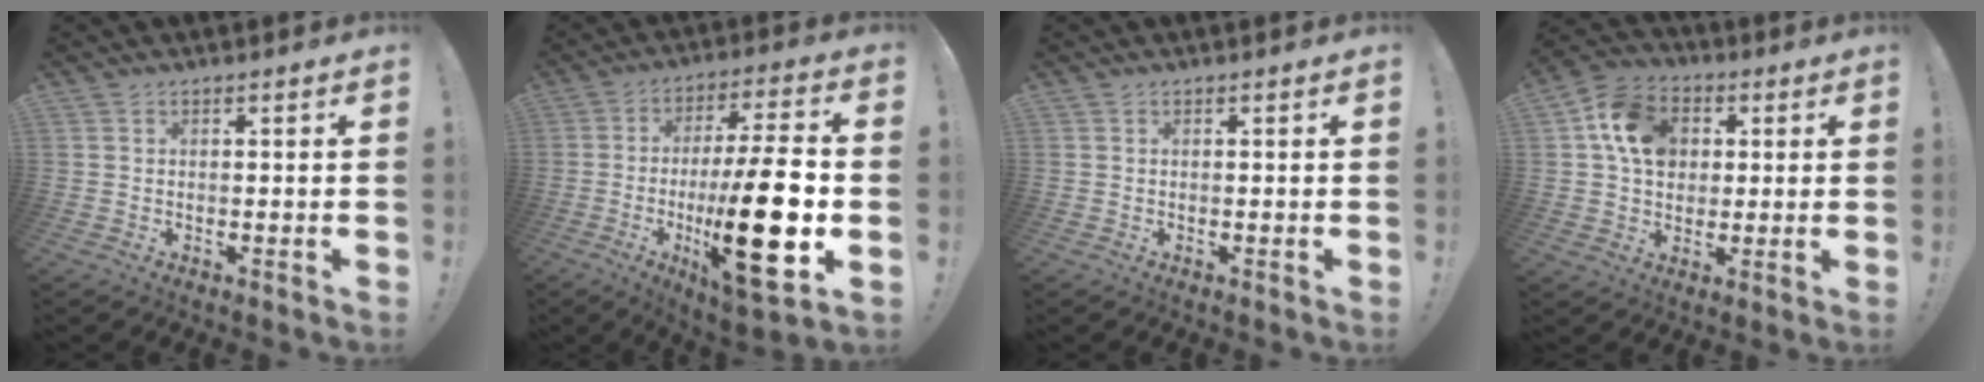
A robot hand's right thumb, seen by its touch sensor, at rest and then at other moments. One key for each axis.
{"total": 24.8, "fx": -4.5, "fy": 6.5, "fz": 23.5, "tx": -0.388, "ty": -0.001, "tz": -0.068}
{"total": 0.0}
{"total": 13.3, "fx": 3.4, "fy": 10.7, "fz": 7.2, "tx": -0.117, "ty": 0.010, "tz": 0.074}